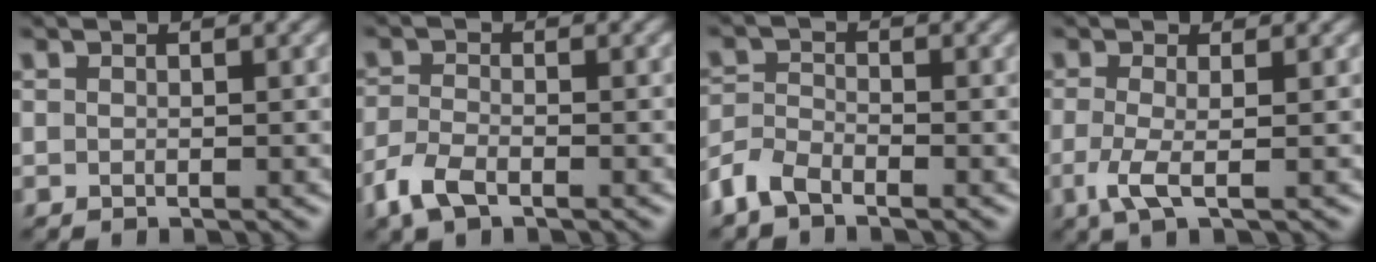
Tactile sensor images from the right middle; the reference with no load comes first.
{"total": 3.0, "force": [-1.9, 1.3, 1.9], "torque": [-0.048, -0.003, -0.047]}
{"total": 2.9, "force": [-2.1, 1.3, 1.4], "torque": [-0.032, 0.002, -0.054]}
{"total": 2.7, "force": [-0.8, 0.6, 2.6], "torque": [-0.063, -0.008, -0.020]}